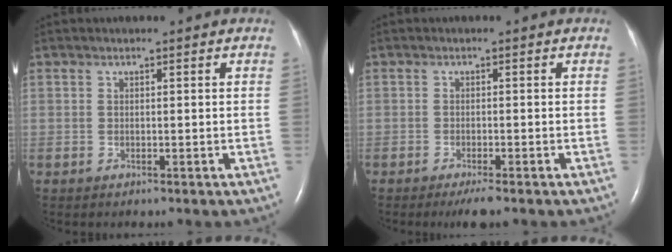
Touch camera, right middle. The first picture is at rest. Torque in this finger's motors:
{"motor_torque": [-0.01, 0.02, 0.01, 0.00]}